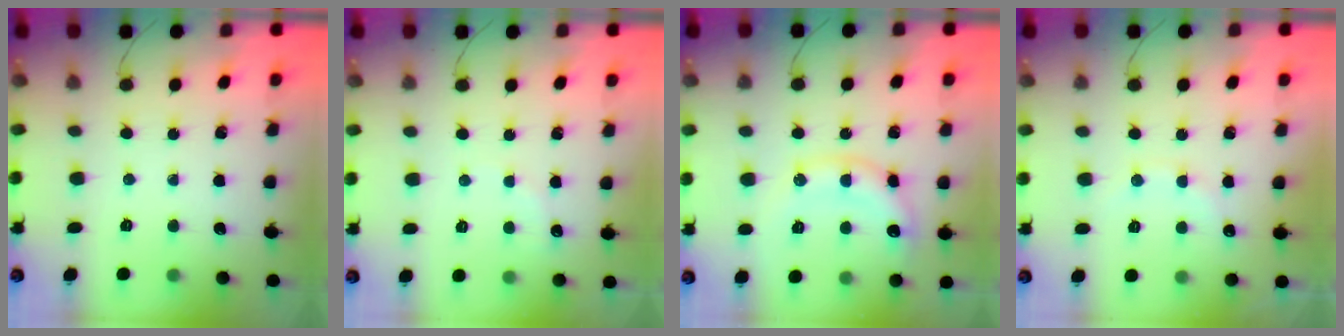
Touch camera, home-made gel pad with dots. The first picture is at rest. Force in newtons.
{"total": 3.4, "press": 3.3, "slide": 1.0}
{"total": 12.4, "press": 12.4, "slide": 0.8}
{"total": 8.6, "press": 8.5, "slide": 1.3}